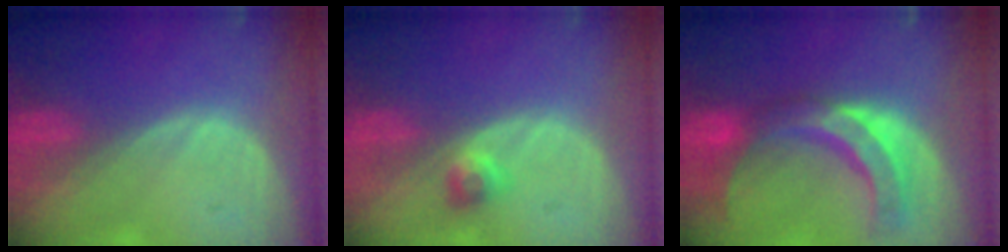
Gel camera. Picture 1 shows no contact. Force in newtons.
{"total": 2.4, "press": 2.1, "slide": 1.2}
{"total": 10.6, "press": 9.3, "slide": 4.9}